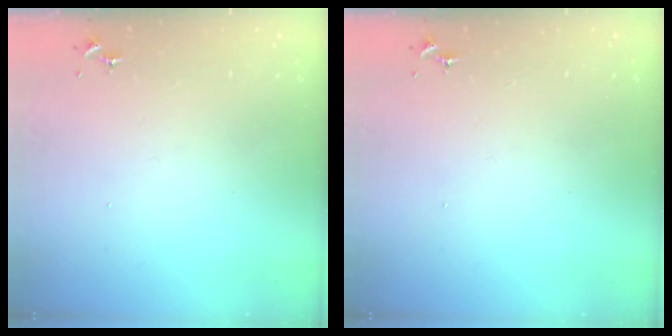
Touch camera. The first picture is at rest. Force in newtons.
{"total": 0.0}